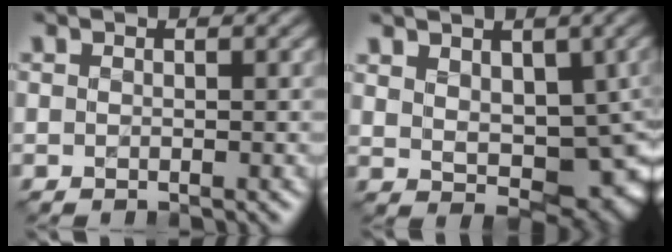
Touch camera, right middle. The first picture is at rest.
{"total": 7.3, "force": [1.3, 4.5, 5.6], "torque": [-0.092, -0.016, 0.036]}